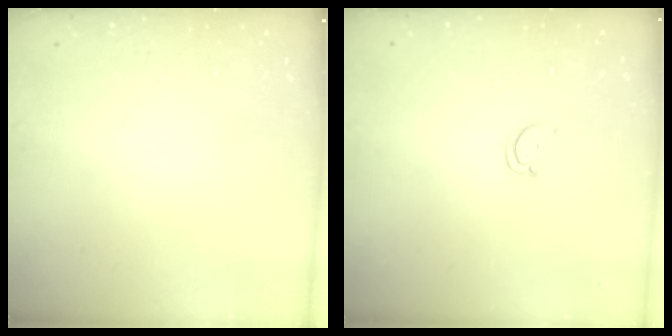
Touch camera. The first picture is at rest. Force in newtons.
{"total": 2.6, "press": 2.5, "slide": 0.4}